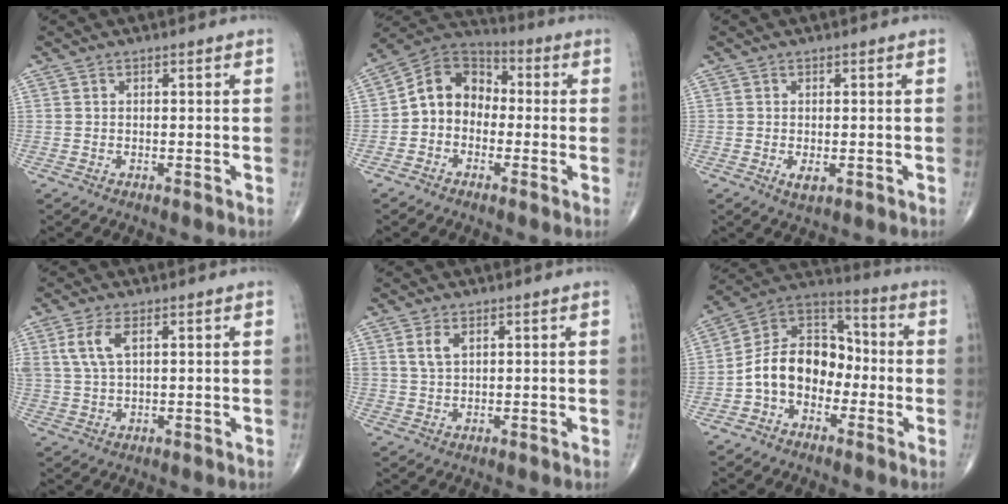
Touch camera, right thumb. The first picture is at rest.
{"total": 10.2, "force": [-1.1, 8.4, 5.8], "torque": [-0.072, 0.043, -0.036]}
{"total": 2.0, "force": [-0.5, 1.0, 1.7], "torque": [-0.026, -0.004, -0.007]}
{"total": 5.8, "force": [2.2, 2.7, 4.7], "torque": [-0.109, 0.000, 0.049]}
{"total": 3.5, "force": [1.5, 2.0, 2.4], "torque": [-0.045, -0.004, 0.035]}
{"total": 13.4, "force": [-3.2, 9.8, 8.7], "torque": [-0.120, 0.056, -0.071]}